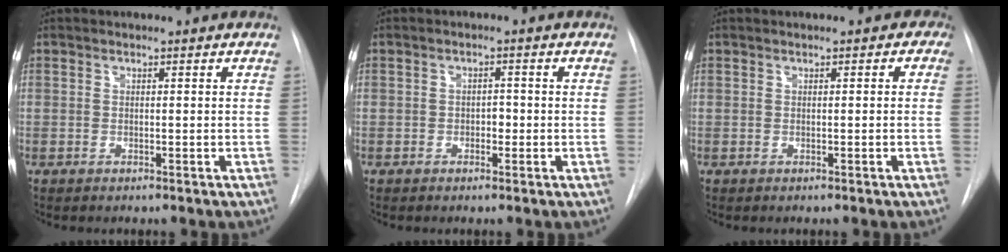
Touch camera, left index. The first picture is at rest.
{"total": 1.7, "force": [-0.9, 1.0, 1.0], "torque": [-0.010, 0.000, -0.014]}
{"total": 1.2, "force": [0.0, 0.9, 0.8], "torque": [0.000, 0.003, -0.006]}